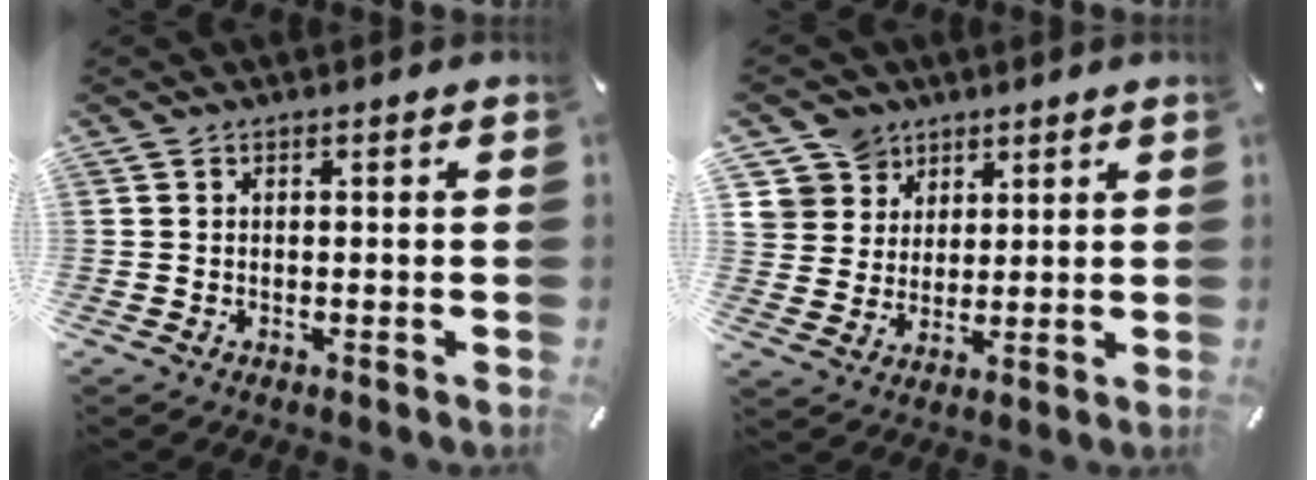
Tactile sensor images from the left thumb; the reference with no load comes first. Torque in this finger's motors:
{"motor_torque": [0.55, -0.15, 0.21, -0.43, 0.02]}